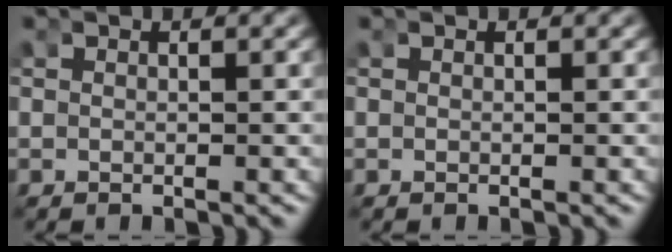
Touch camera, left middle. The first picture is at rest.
{"total": 0.0}